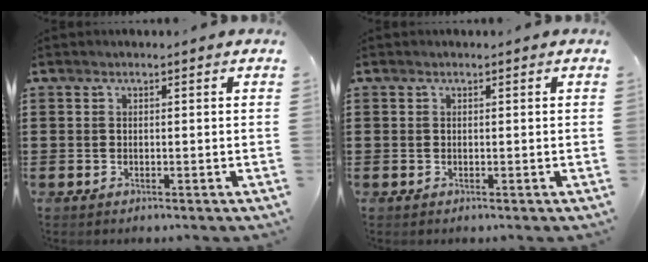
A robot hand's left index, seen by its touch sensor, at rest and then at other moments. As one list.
[{"total": 0.0}]